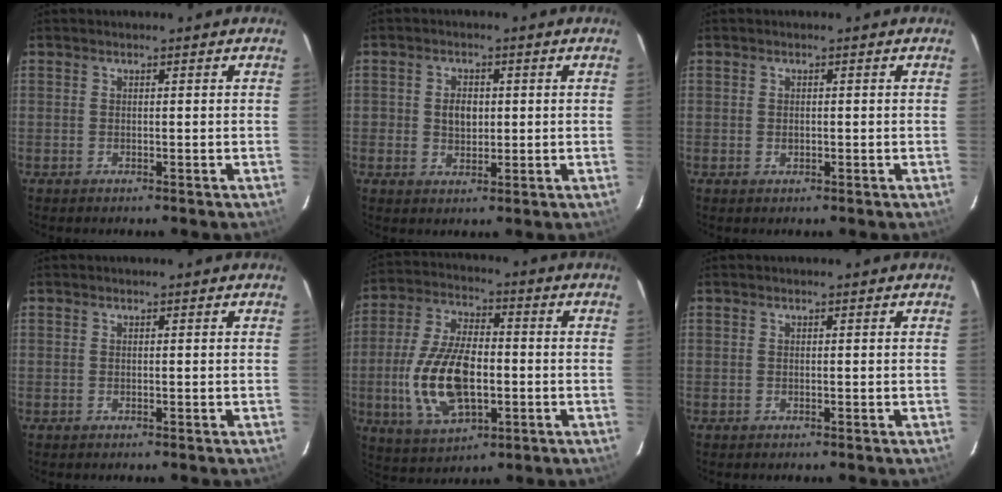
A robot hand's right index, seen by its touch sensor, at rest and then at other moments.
{"total": 3.8, "force": [0.3, 3.0, 2.4], "torque": [-0.039, 0.005, 0.007]}
{"total": 1.0, "force": [-0.1, 0.8, 0.6], "torque": [-0.010, 0.002, 0.000]}
{"total": 0.0}
{"total": 16.5, "force": [-3.0, 8.2, 14.0], "torque": [-0.291, -0.004, -0.046]}
{"total": 0.0}